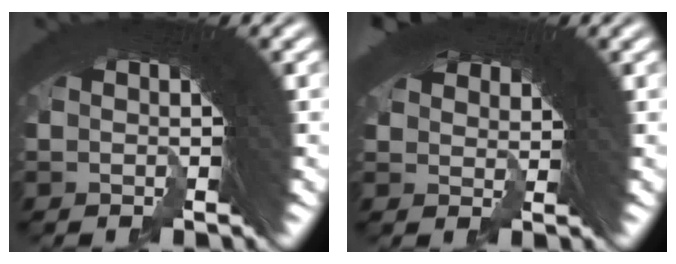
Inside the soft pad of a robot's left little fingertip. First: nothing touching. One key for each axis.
{"total": 1.6, "fx": 0.6, "fy": 1.5, "fz": 0.1, "tx": 0.011, "ty": -0.023, "tz": 0.020}